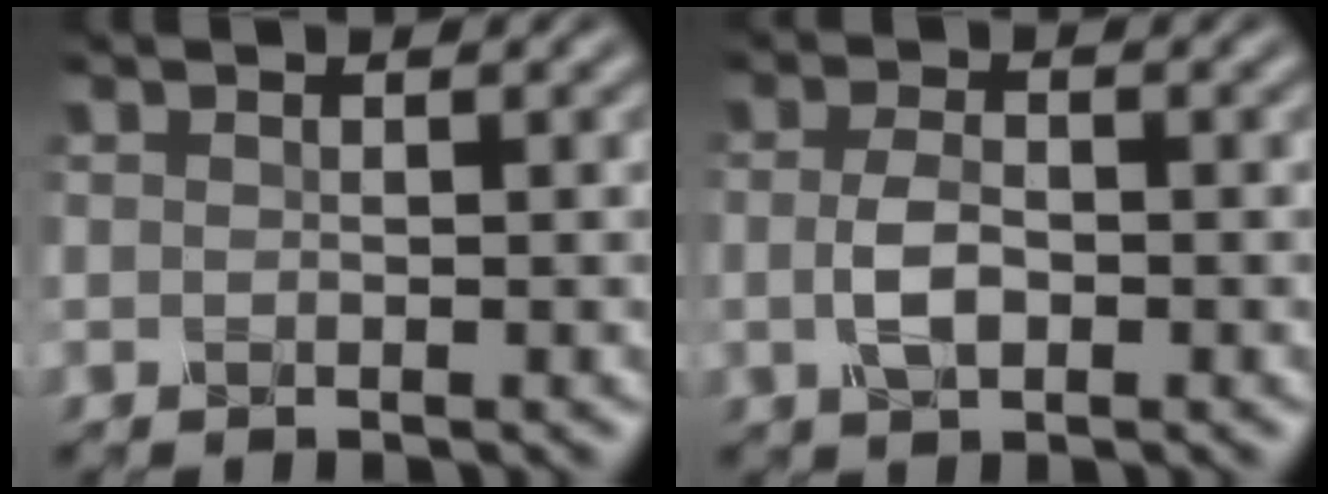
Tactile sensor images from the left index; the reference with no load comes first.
{"total": 2.8, "force": [-0.4, 1.5, 2.4], "torque": [-0.052, -0.001, -0.009]}